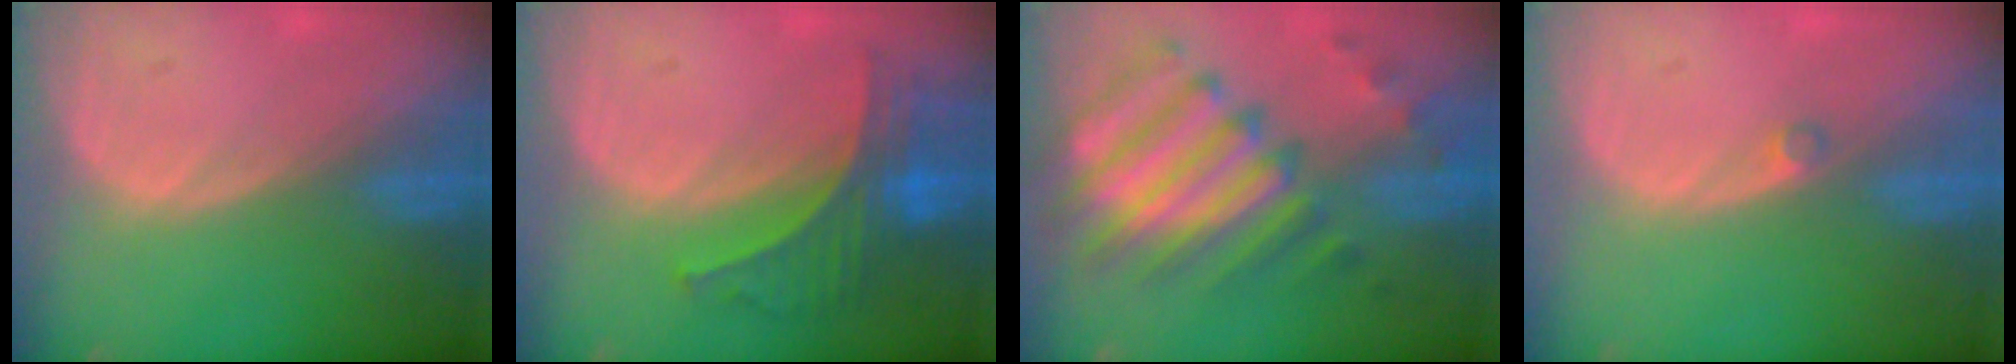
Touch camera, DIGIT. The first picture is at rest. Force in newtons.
{"total": 6.5, "press": 6.2, "slide": 2.0}
{"total": 10.9, "press": 10.4, "slide": 3.4}
{"total": 1.0, "press": 0.9, "slide": 0.5}